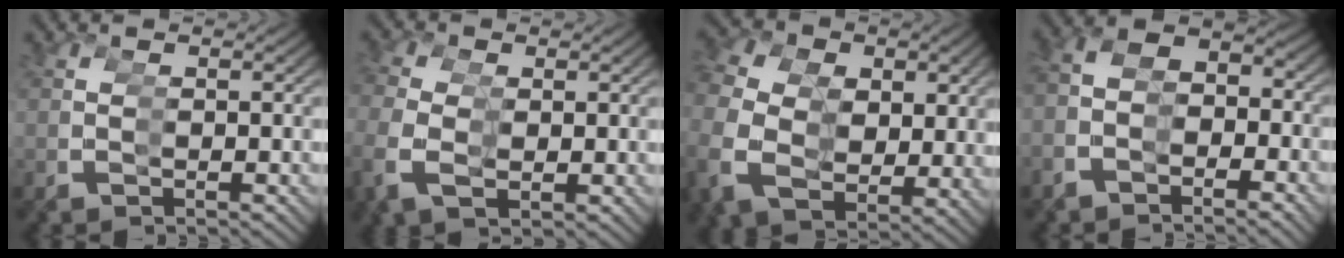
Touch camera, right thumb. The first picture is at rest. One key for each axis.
{"total": 1.7, "fx": 1.4, "fy": 0.8, "fz": 0.1, "tx": -0.004, "ty": 0.015, "tz": 0.021}
{"total": 6.0, "fx": 2.5, "fy": 4.6, "fz": 3.0, "tx": -0.064, "ty": -0.003, "tz": 0.047}
{"total": 4.1, "fx": -0.5, "fy": 3.7, "fz": 1.7, "tx": -0.035, "ty": 0.027, "tz": -0.024}